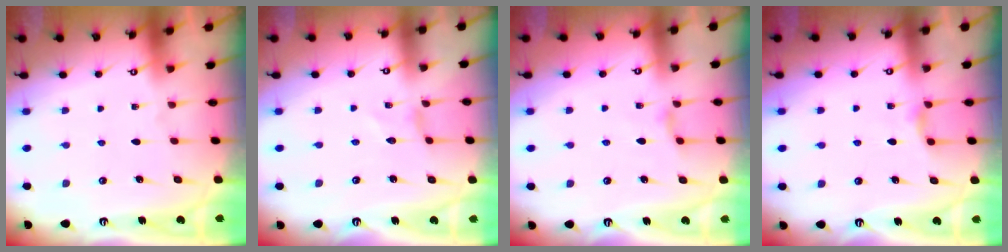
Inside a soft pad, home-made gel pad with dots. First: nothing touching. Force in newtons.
{"total": 0.0}
{"total": 1.4, "press": 1.4, "slide": 0.4}
{"total": 2.6, "press": 2.5, "slide": 0.4}